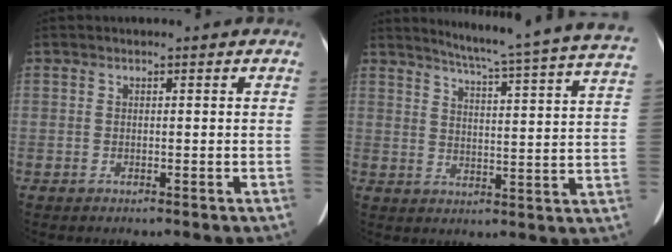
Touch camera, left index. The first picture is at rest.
{"total": 22.9, "force": [20.6, -1.5, 9.9], "torque": [-0.149, -0.074, 0.246]}